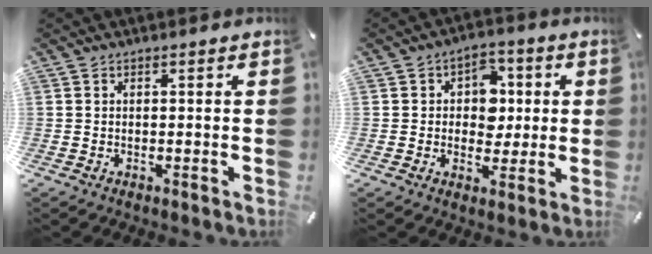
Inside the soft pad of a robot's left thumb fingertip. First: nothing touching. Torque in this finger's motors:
{"motor_torque": [0.63, 1.41, 0.40, -0.47, 0.12]}